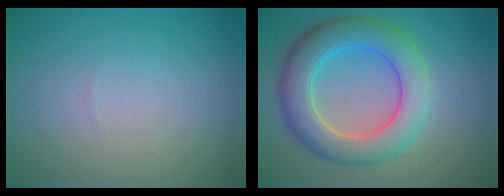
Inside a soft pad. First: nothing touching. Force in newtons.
{"total": 7.1, "press": 7.1, "slide": 0.1}